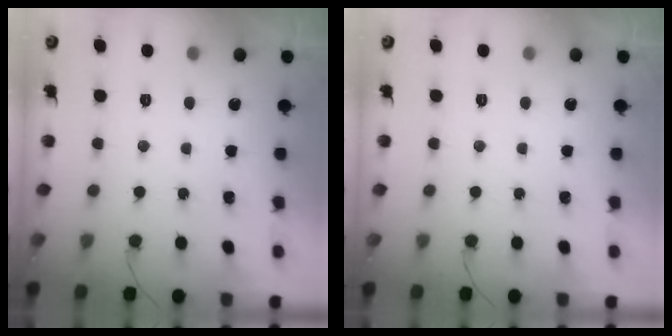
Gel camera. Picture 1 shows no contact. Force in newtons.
{"total": 0.0}